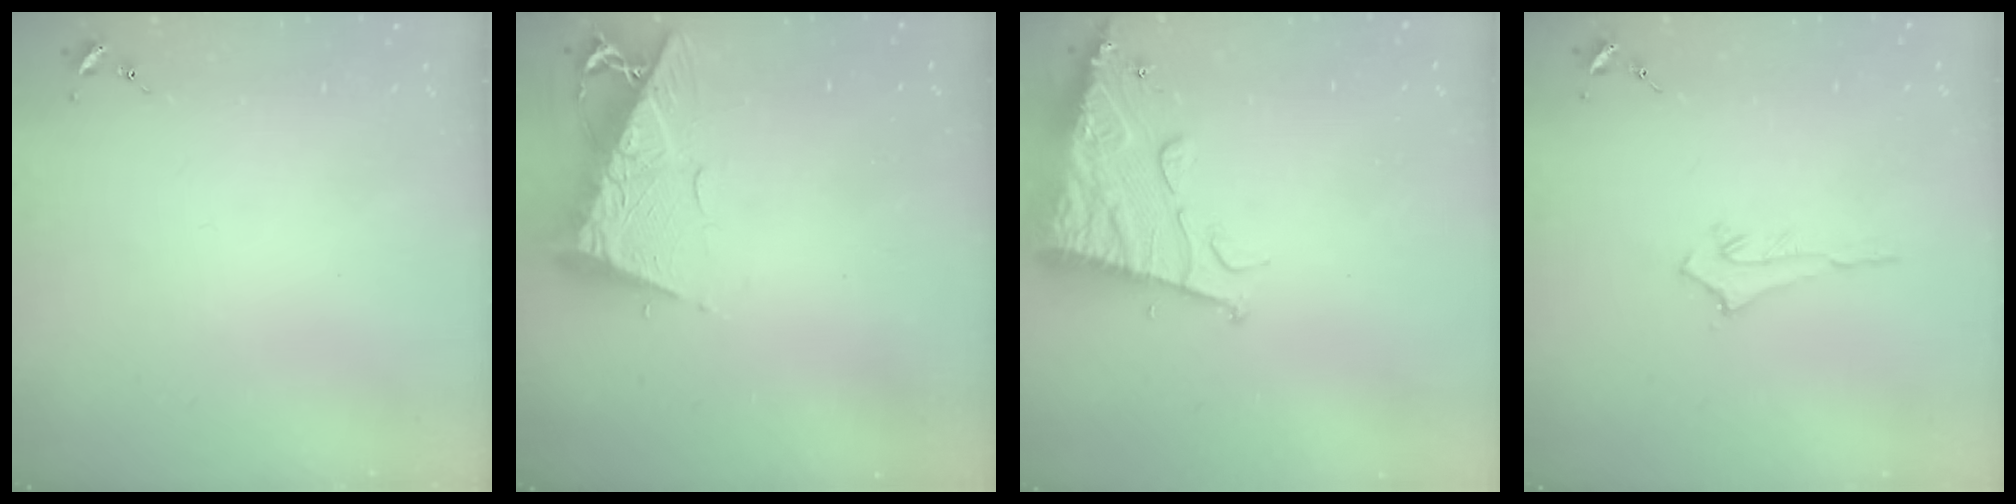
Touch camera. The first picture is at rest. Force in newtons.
{"total": 12.7, "press": 12.6, "slide": 1.1}
{"total": 14.9, "press": 14.8, "slide": 1.5}
{"total": 3.5, "press": 3.5, "slide": 0.4}